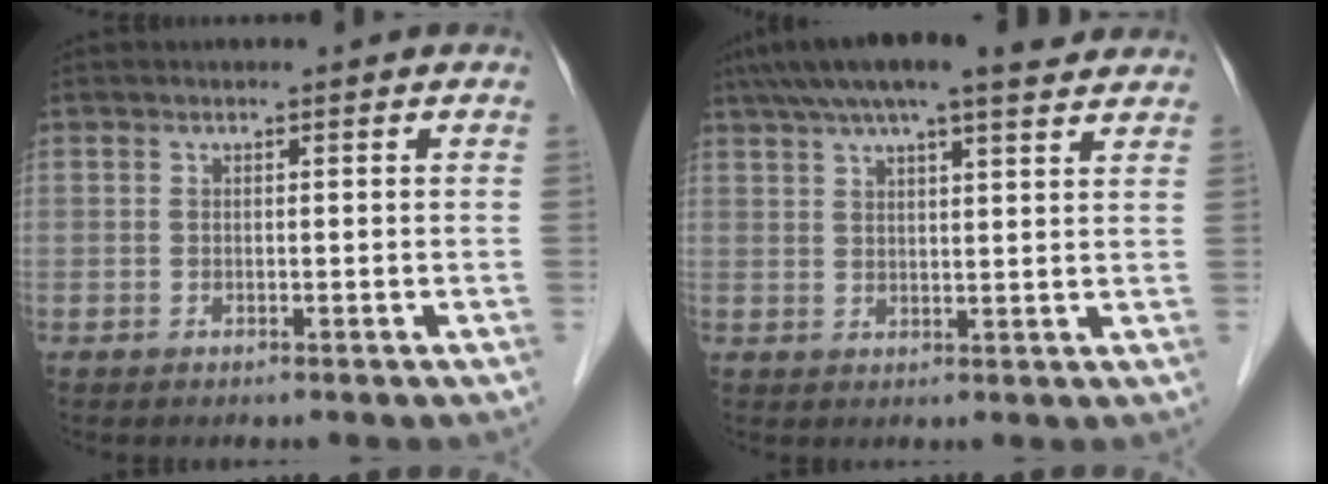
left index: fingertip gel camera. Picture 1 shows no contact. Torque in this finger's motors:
{"motor_torque": [0.83, -1.31, 0.87, 0.21]}